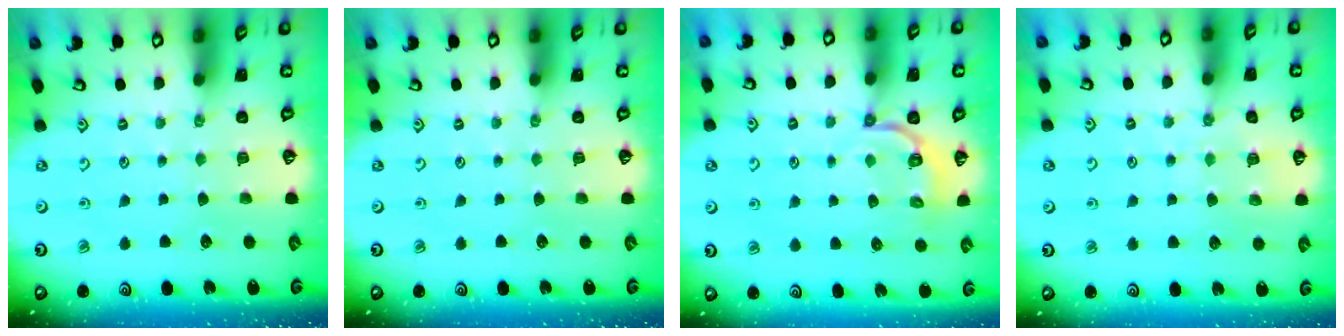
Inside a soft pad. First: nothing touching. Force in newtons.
{"total": 0.0}
{"total": 5.1, "press": 4.5, "slide": 2.5}
{"total": 7.9, "press": 7.9, "slide": 0.8}